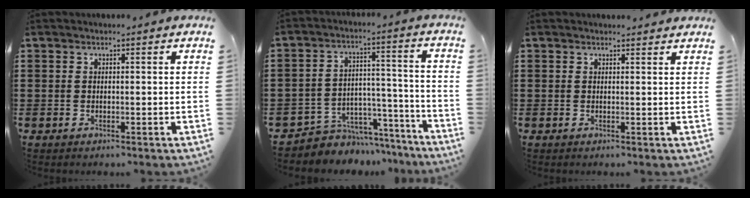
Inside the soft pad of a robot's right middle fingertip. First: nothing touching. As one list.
[{"total": 5.7, "force": [-5.1, 2.6, 0.2], "torque": [-0.007, 0.021, -0.102]}, {"total": 0.7, "force": [0.6, 0.3, 0.1], "torque": [0.005, -0.003, 0.010]}]